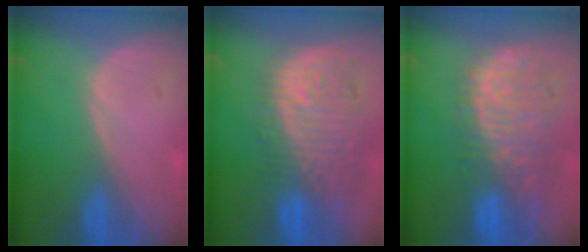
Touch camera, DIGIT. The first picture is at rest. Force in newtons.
{"total": 12.1, "press": 10.8, "slide": 5.5}
{"total": 11.3, "press": 9.7, "slide": 5.8}